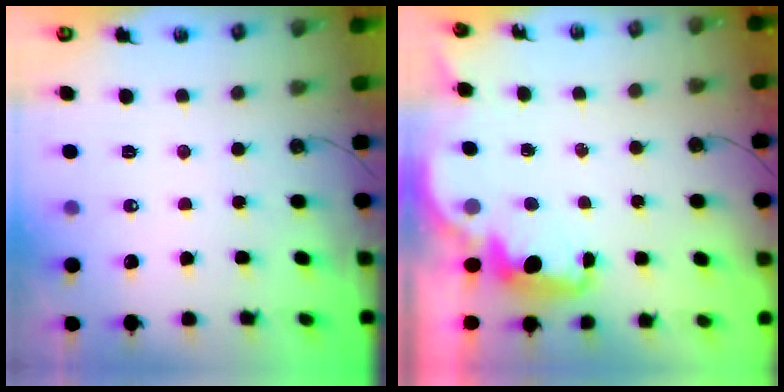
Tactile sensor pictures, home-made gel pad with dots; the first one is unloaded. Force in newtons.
{"total": 2.2, "press": 2.1, "slide": 0.7}